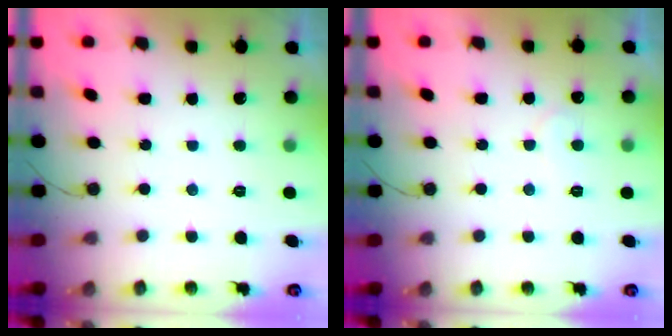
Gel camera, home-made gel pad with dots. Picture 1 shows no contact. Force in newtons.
{"total": 5.4, "press": 5.4, "slide": 0.3}